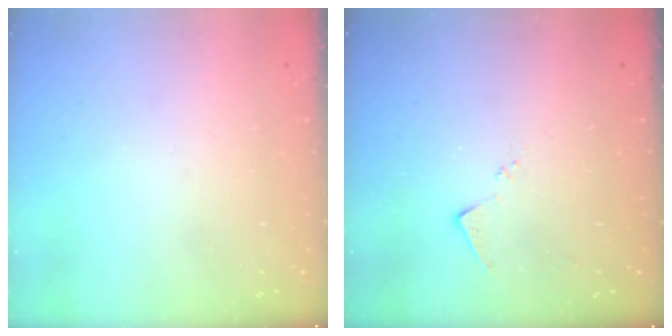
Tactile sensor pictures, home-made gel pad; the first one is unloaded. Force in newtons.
{"total": 7.6, "press": 7.6, "slide": 0.2}